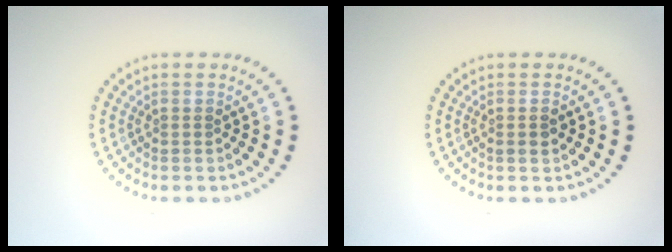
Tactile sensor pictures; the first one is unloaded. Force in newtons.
{"total": 1.0, "press": 1.0, "slide": 0.3}